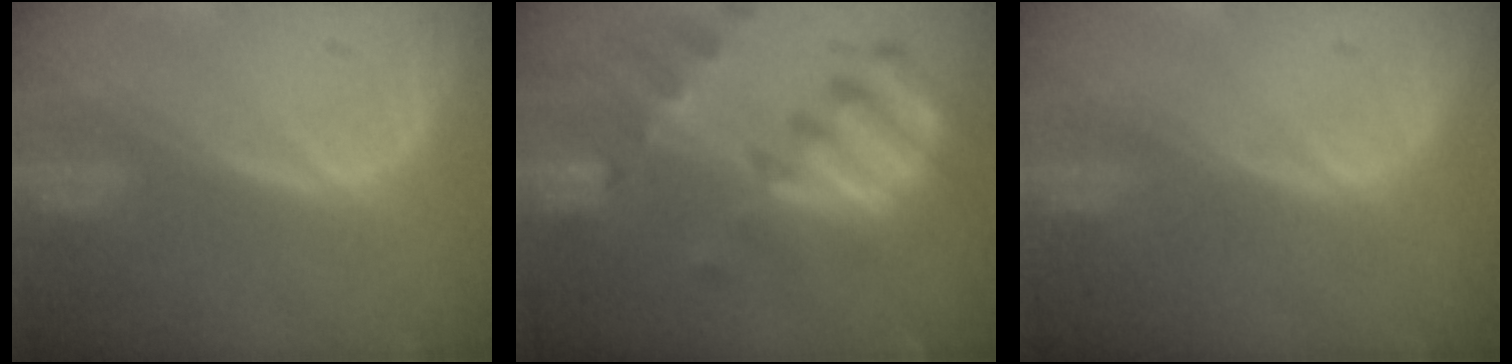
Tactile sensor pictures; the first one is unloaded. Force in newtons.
{"total": 10.7, "press": 9.2, "slide": 5.5}
{"total": 0.0}